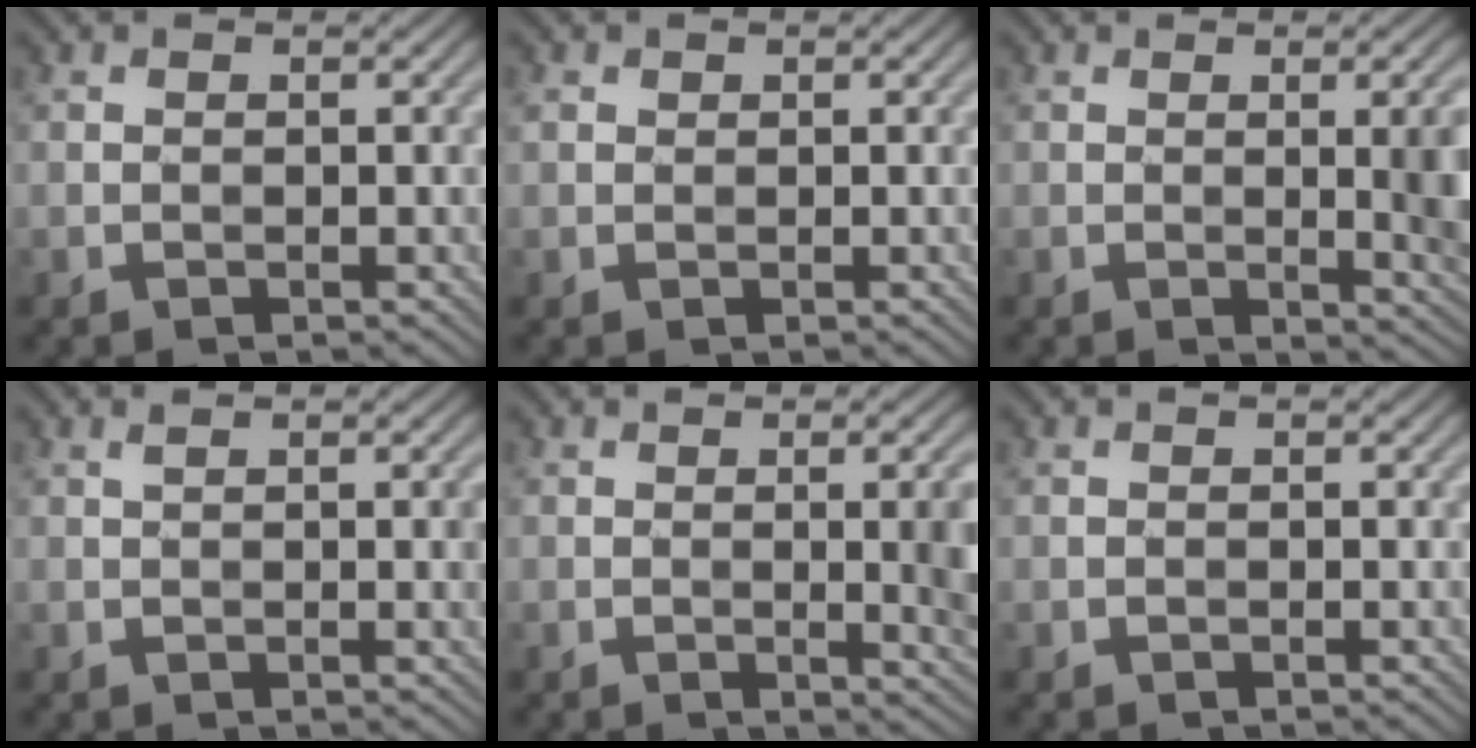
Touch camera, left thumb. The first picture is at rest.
{"total": 1.0, "force": [0.5, 0.8, 0.5], "torque": [-0.011, 0.003, 0.009]}
{"total": 7.8, "force": [-0.1, 2.1, 7.5], "torque": [-0.093, 0.002, 0.001]}
{"total": 2.2, "force": [0.5, 0.4, 2.1], "torque": [-0.035, 0.004, 0.011]}
{"total": 7.0, "force": [-0.3, 1.9, 6.7], "torque": [-0.089, -0.004, 0.001]}
{"total": 0.0}